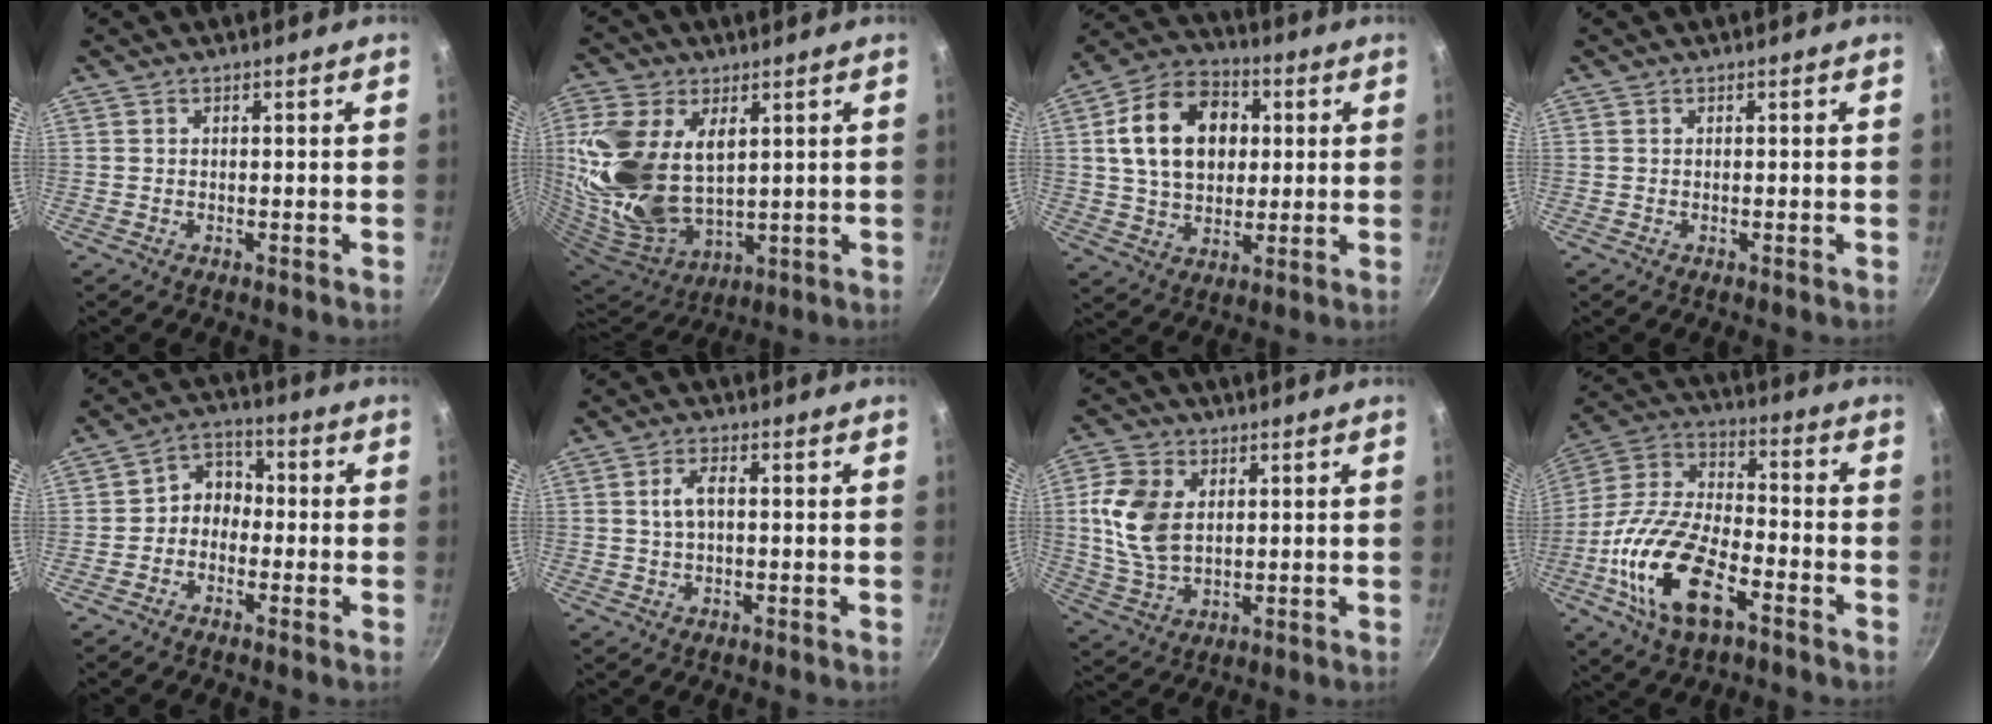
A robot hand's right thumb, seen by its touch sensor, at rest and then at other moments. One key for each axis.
{"total": 20.3, "fx": 4.7, "fy": 12.3, "fz": 15.5, "tx": -0.317, "ty": -0.033, "tz": 0.106}
{"total": 16.9, "fx": 3.2, "fy": 12.1, "fz": 11.4, "tx": -0.165, "ty": 0.015, "tz": 0.046}
{"total": 0.0}
{"total": 5.6, "fx": -1.4, "fy": 4.5, "fz": 2.9, "tx": -0.018, "ty": 0.032, "tz": -0.041}
{"total": 3.9, "fx": 0.3, "fy": 1.9, "fz": 3.4, "tx": -0.068, "ty": 0.012, "tz": 0.006}
{"total": 11.7, "fx": 2.2, "fy": 7.8, "fz": 8.5, "tx": -0.157, "ty": -0.011, "tz": 0.043}
{"total": 20.1, "fx": -8.2, "fy": 9.5, "fz": 15.7, "tx": -0.292, "ty": 0.036, "tz": -0.169}